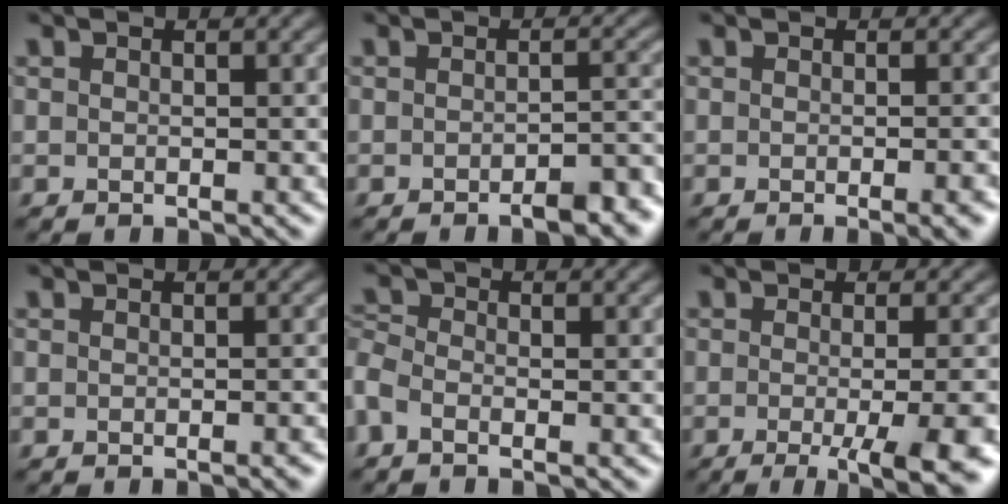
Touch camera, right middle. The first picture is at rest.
{"total": 3.5, "force": [-2.5, 0.9, 2.3], "torque": [-0.030, 0.004, -0.033]}
{"total": 2.8, "force": [-1.5, 0.7, 2.3], "torque": [-0.019, 0.000, -0.018]}
{"total": 1.0, "force": [-0.7, 0.2, 0.7], "torque": [-0.007, -0.001, -0.011]}
{"total": 2.1, "force": [-1.1, 1.2, 1.3], "torque": [-0.037, 0.000, -0.041]}
{"total": 8.6, "force": [-3.1, 2.4, 7.6], "torque": [-0.084, -0.017, -0.034]}